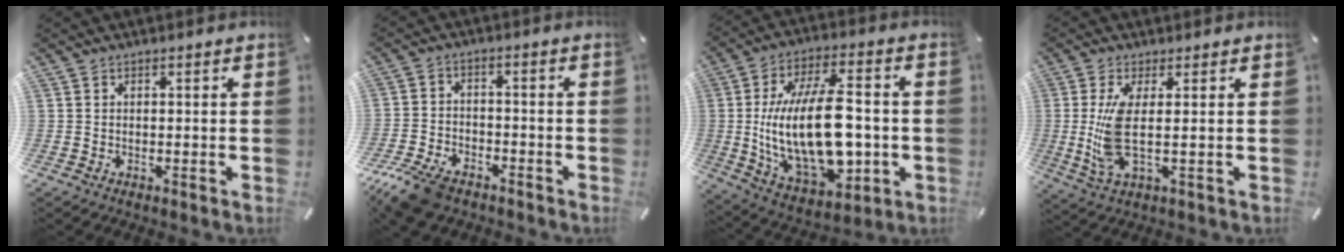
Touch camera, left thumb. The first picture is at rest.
{"total": 9.0, "force": [-6.7, 4.4, 4.1], "torque": [-0.087, 0.028, -0.125]}
{"total": 25.2, "force": [-1.3, 13.5, 21.2], "torque": [-0.423, -0.007, -0.015]}
{"total": 9.3, "force": [0.7, 2.3, 9.0], "torque": [-0.201, -0.027, 0.011]}